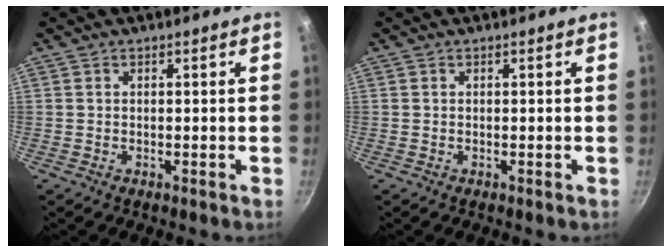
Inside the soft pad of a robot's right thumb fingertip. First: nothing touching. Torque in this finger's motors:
{"motor_torque": [-0.02, 0.02, 0.00, 0.00, 0.00]}